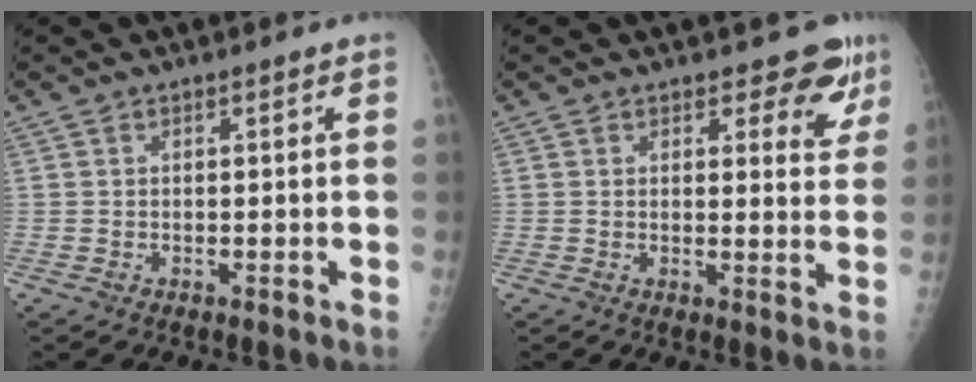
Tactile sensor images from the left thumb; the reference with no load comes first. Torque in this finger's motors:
{"motor_torque": [-0.01, 0.15, 0.25, -0.03, 0.03]}